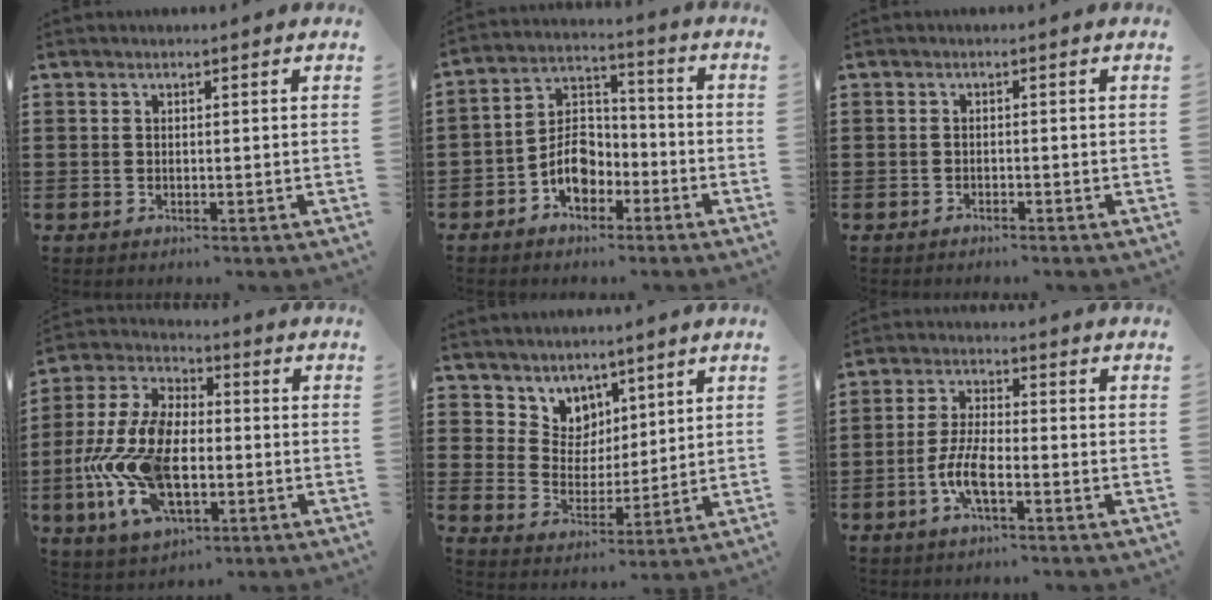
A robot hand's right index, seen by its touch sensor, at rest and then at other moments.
{"total": 6.9, "force": [-3.4, 4.6, 4.0], "torque": [-0.087, 0.014, -0.064]}
{"total": 0.8, "force": [-0.8, 0.1, 0.1], "torque": [-0.004, 0.000, -0.017]}
{"total": 13.8, "force": [-3.1, 7.4, 11.2], "torque": [-0.287, -0.015, -0.065]}
{"total": 5.4, "force": [3.9, 3.7, -0.6], "torque": [-0.023, -0.016, 0.074]}
{"total": 6.4, "force": [-2.4, 1.8, 5.7], "torque": [-0.137, -0.013, -0.051]}